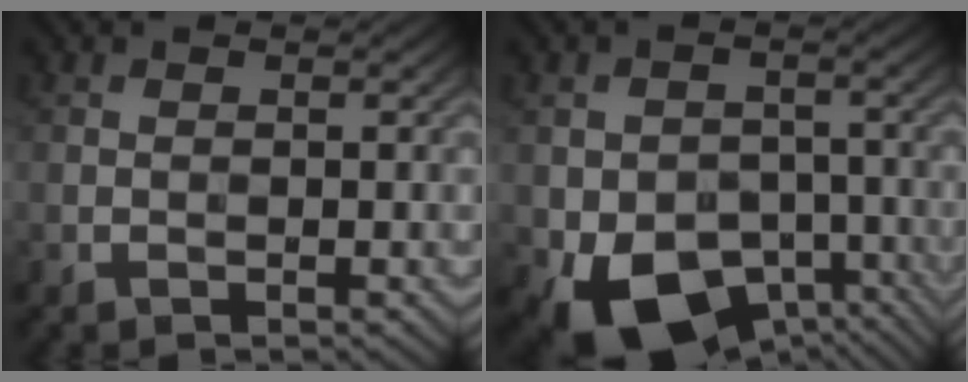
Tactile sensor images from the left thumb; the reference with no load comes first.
{"total": 12.0, "force": [-5.8, 8.2, 6.5], "torque": [-0.108, -0.031, -0.086]}